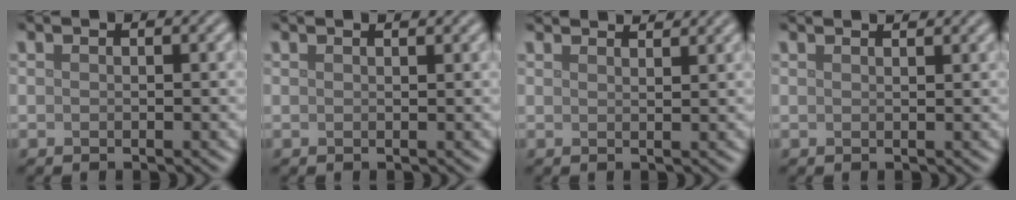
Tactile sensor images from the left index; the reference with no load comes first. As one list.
[{"total": 1.0, "force": [0.9, 0.2, 0.4], "torque": [-0.006, -0.002, 0.008]}, {"total": 3.6, "force": [3.3, 0.6, 1.2], "torque": [-0.009, 0.007, 0.029]}, {"total": 2.0, "force": [1.8, 0.5, 0.8], "torque": [-0.004, 0.002, 0.009]}]